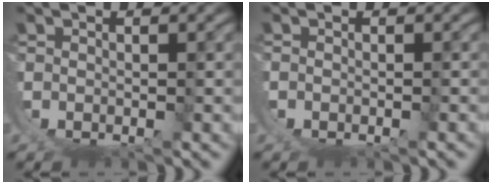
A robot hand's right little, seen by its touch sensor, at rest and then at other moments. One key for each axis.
{"total": 0.0}